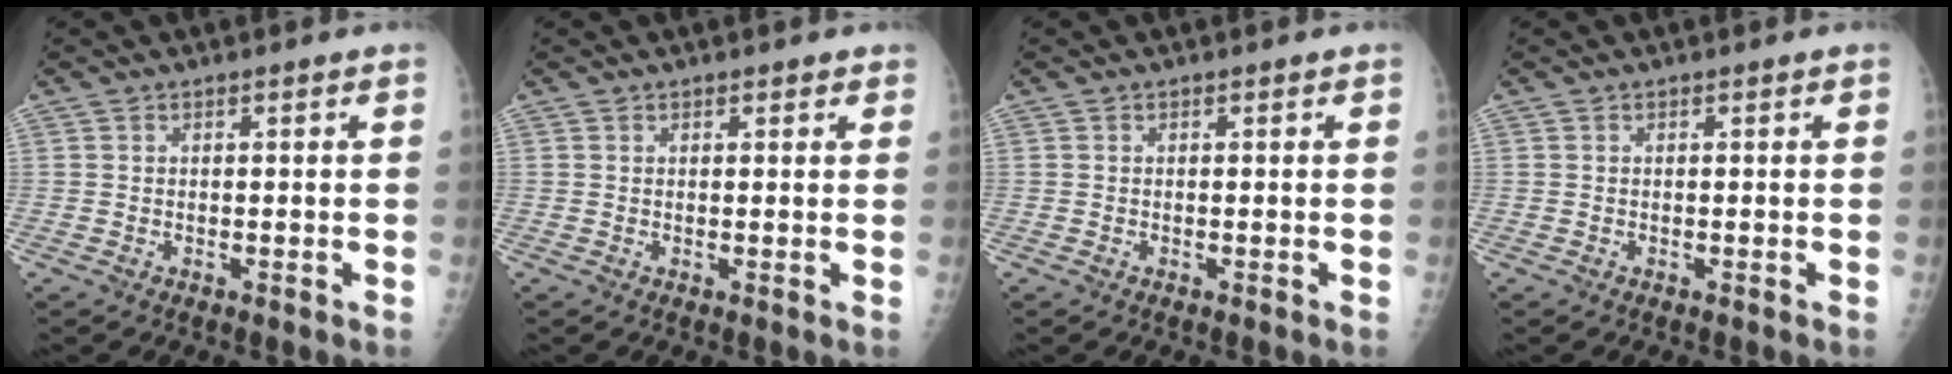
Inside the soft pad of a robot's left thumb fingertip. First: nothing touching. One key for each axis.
{"total": 1.0, "fx": 0.8, "fy": 0.6, "fz": 0.1, "tx": 0.009, "ty": -0.005, "tz": 0.005}
{"total": 0.0}
{"total": 0.0}